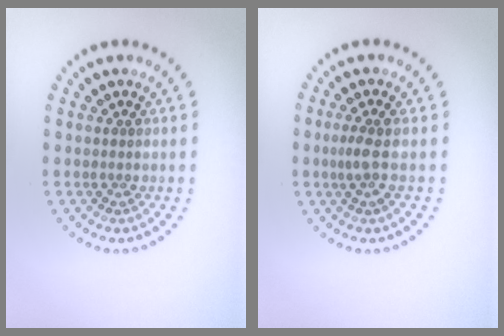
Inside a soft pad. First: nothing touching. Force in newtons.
{"total": 1.9, "press": 1.4, "slide": 1.2}